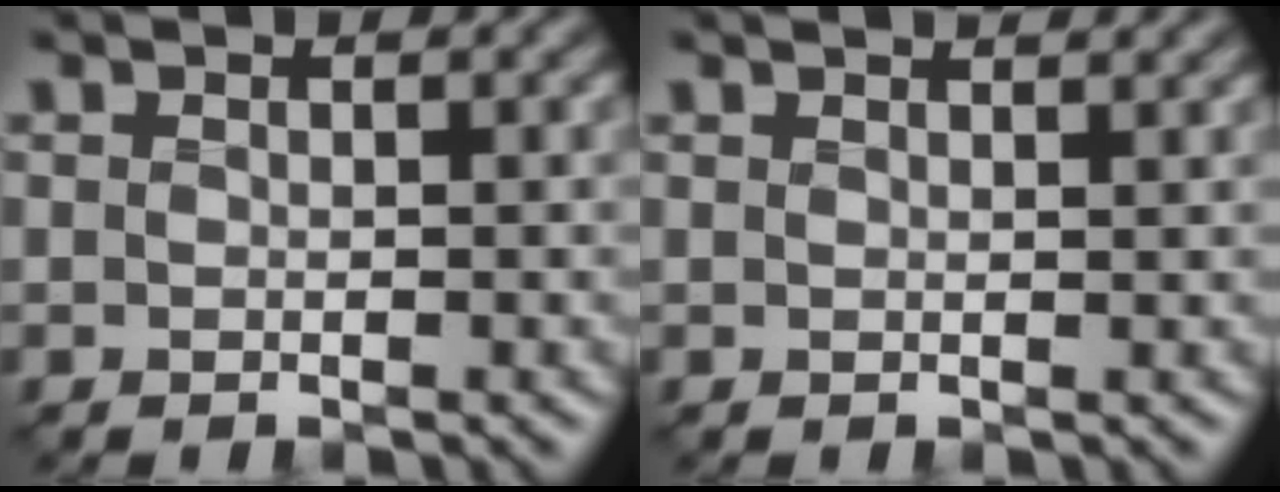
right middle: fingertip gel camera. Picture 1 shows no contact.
{"total": 2.1, "force": [1.9, 0.6, 0.9], "torque": [-0.006, 0.005, 0.009]}